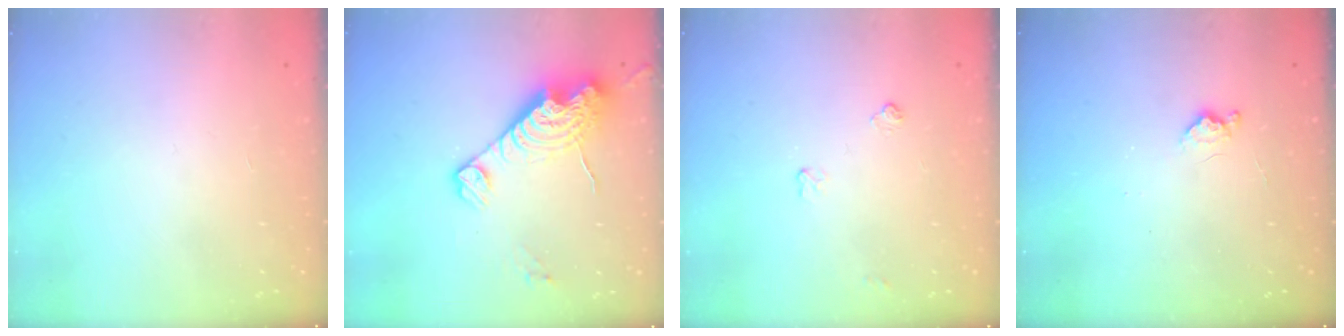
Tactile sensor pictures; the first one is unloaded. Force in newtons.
{"total": 13.3, "press": 13.2, "slide": 1.1}
{"total": 4.7, "press": 4.6, "slide": 0.6}
{"total": 6.2, "press": 6.1, "slide": 0.8}